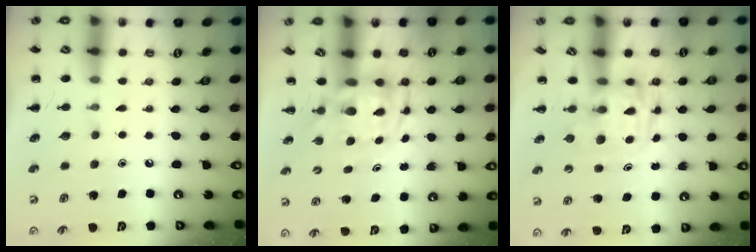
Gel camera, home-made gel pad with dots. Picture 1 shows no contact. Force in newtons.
{"total": 3.6, "press": 3.5, "slide": 0.8}
{"total": 3.1, "press": 3.1, "slide": 0.5}